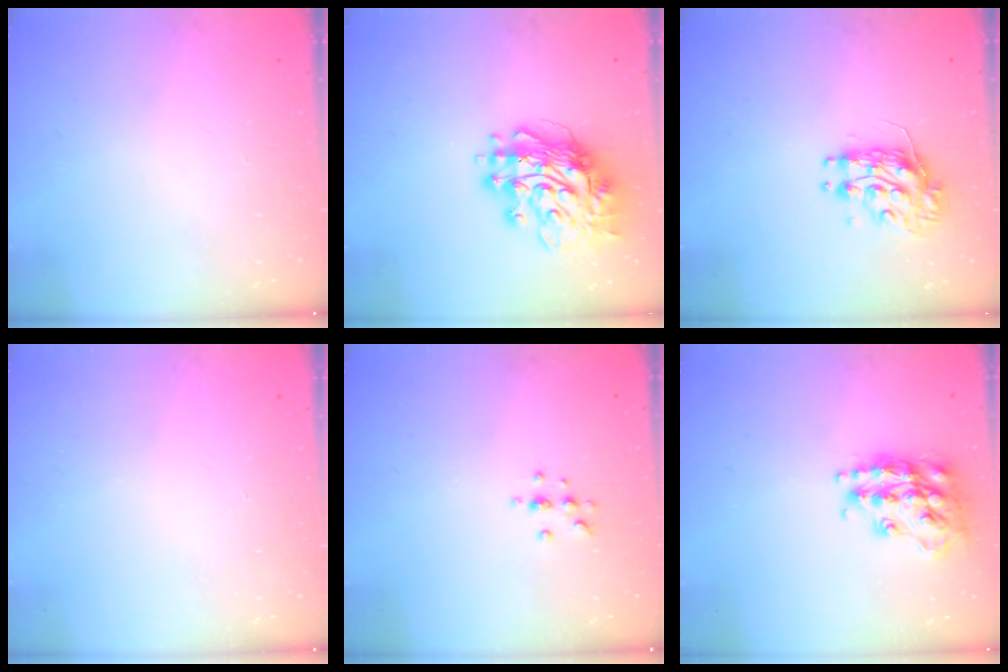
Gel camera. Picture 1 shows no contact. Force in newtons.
{"total": 17.5, "press": 17.4, "slide": 1.7}
{"total": 9.3, "press": 9.2, "slide": 0.6}
{"total": 0.0}
{"total": 4.8, "press": 4.7, "slide": 0.6}
{"total": 18.4, "press": 18.4, "slide": 1.2}